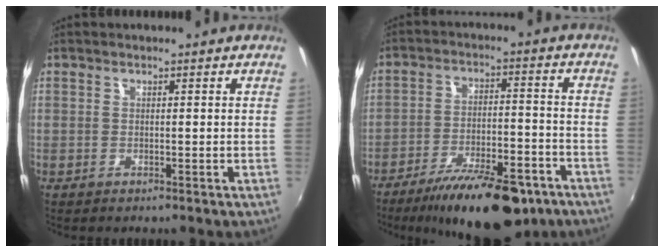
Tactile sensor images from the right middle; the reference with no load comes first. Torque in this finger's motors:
{"motor_torque": [1.07, -1.07, 0.42, 0.07]}